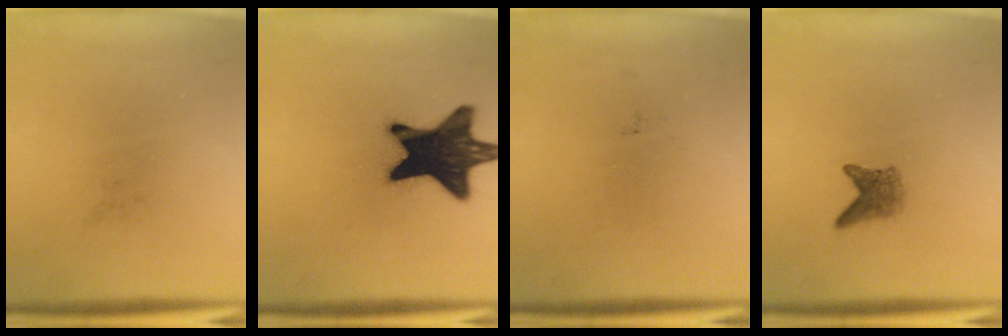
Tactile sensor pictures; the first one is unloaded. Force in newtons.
{"total": 19.0}
{"total": 0.0}
{"total": 2.4}